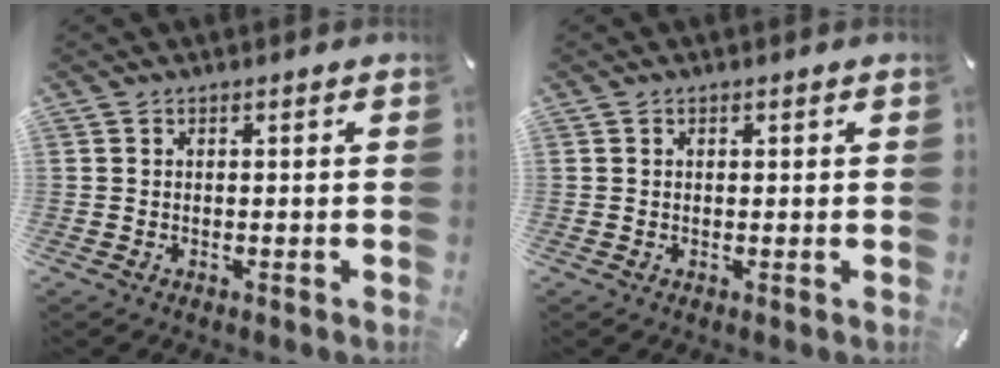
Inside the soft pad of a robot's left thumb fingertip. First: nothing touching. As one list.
[{"total": 0.7, "force": [0.2, 0.5, 0.5], "torque": [-0.010, 0.004, 0.002]}]